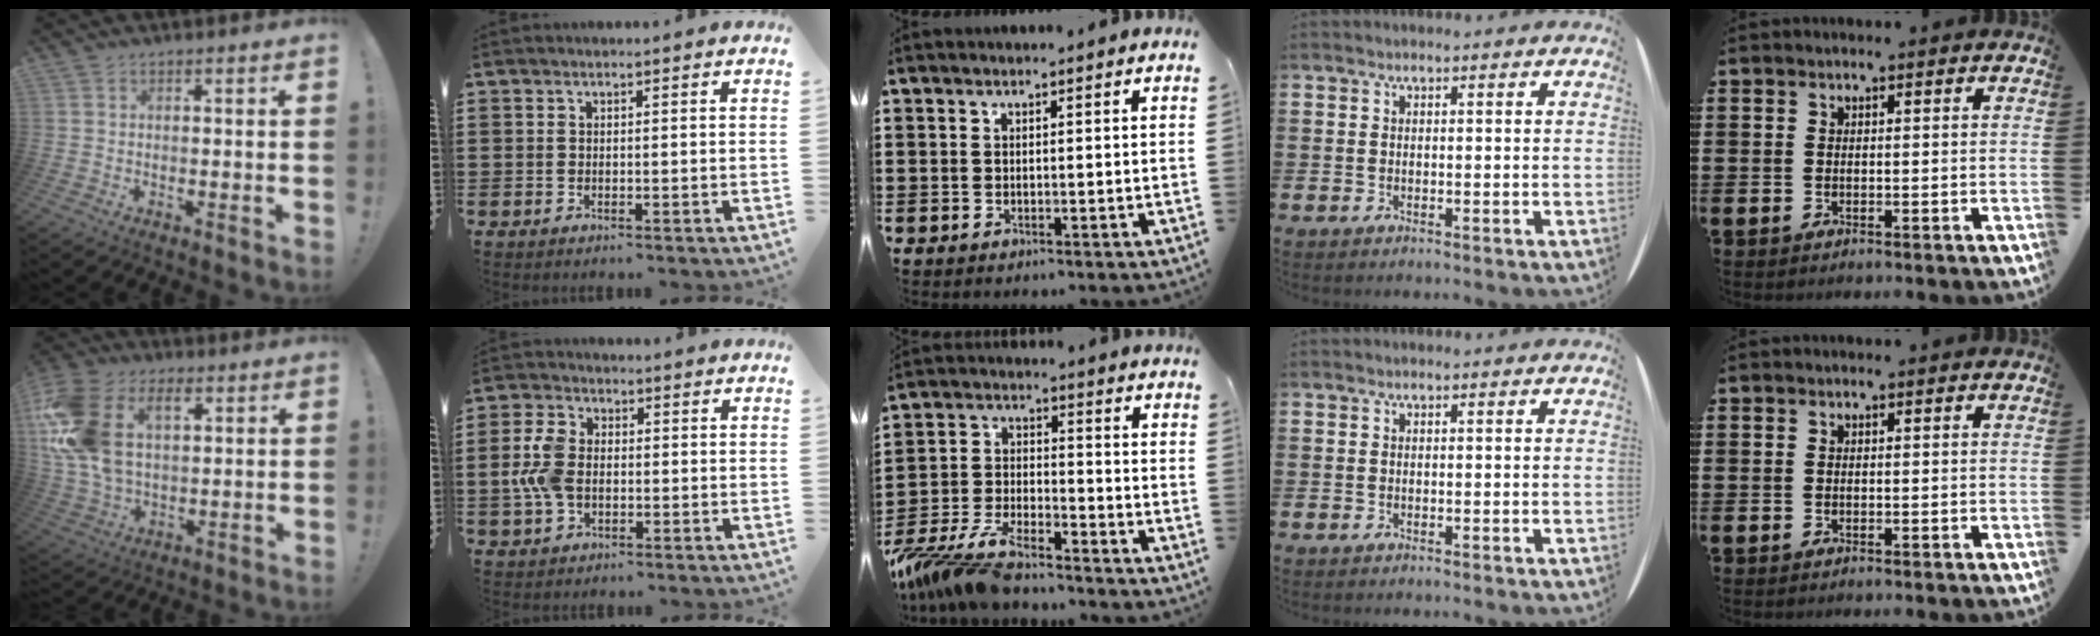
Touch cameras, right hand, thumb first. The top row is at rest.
{"thumb": {"total": 19.0, "force": [6.4, 12.2, 13.1], "torque": [-0.272, -0.024, 0.113]}, "index": {"total": 6.5, "force": [-0.8, 4.4, 4.7], "torque": [-0.122, -0.001, -0.021]}, "middle": {"total": 8.8, "force": [-7.9, 1.5, 3.6], "torque": [-0.094, 0.002, -0.158]}}